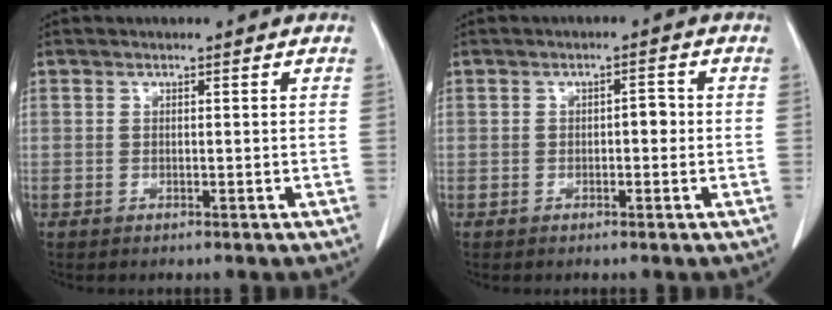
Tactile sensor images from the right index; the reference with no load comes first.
{"total": 2.6, "force": [-0.3, 1.3, 2.2], "torque": [-0.035, 0.017, -0.003]}